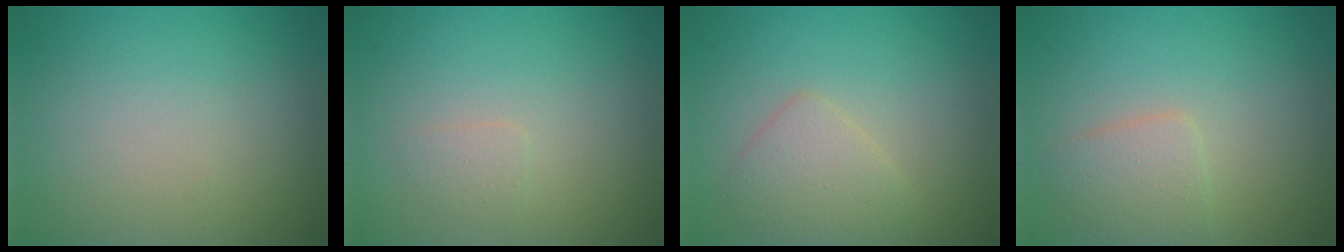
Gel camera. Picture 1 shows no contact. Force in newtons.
{"total": 1.0, "press": 1.0, "slide": 0.1}
{"total": 2.7, "press": 2.7, "slide": 0.2}
{"total": 2.5, "press": 2.5, "slide": 0.1}